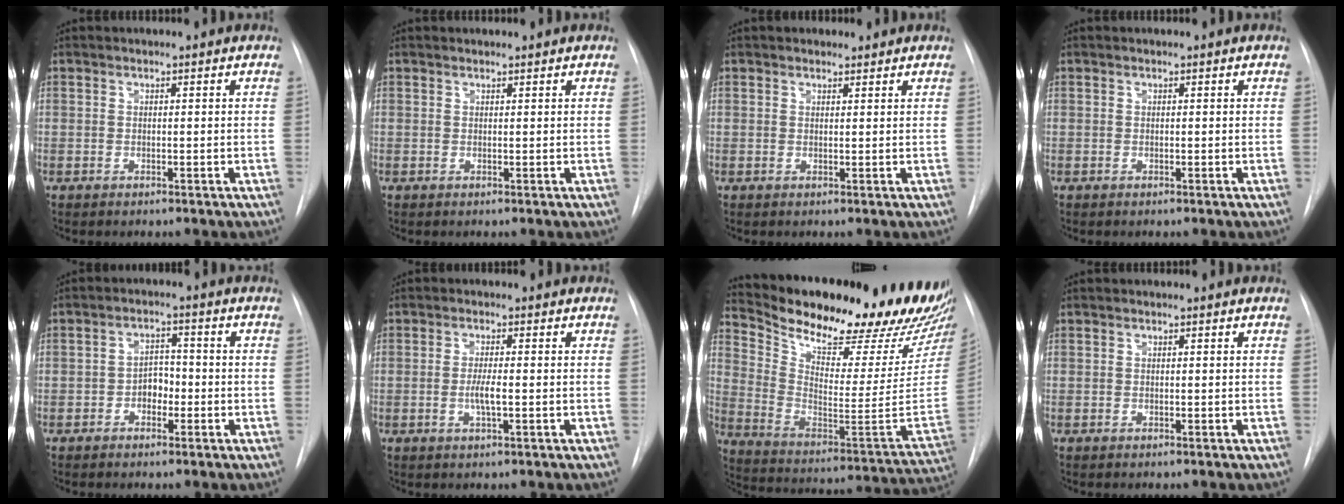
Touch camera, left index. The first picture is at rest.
{"total": 0.8, "force": [0.8, 0.1, 0.1], "torque": [-0.005, 0.009, 0.015]}
{"total": 1.4, "force": [1.1, 0.8, 0.1], "torque": [-0.001, 0.003, 0.014]}
{"total": 0.0}
{"total": 3.3, "force": [-1.3, 2.2, 2.1], "torque": [-0.028, 0.008, -0.026]}
{"total": 2.7, "force": [-0.6, 0.2, 2.6], "torque": [-0.053, -0.005, -0.011]}
{"total": 30.6, "force": [26.2, 5.4, 14.8], "torque": [-0.250, -0.085, 0.359]}
{"total": 0.0}